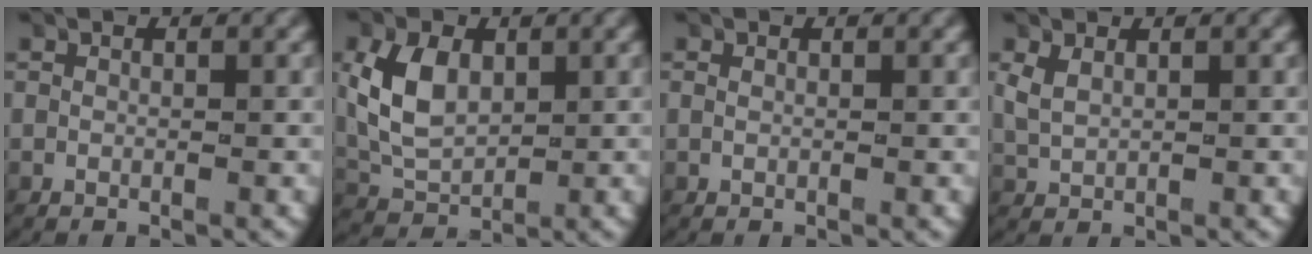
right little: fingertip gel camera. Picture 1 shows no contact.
{"total": 5.6, "force": [0.7, 4.1, 3.7], "torque": [-0.092, -0.011, 0.021]}
{"total": 0.0}
{"total": 2.2, "force": [0.5, 1.8, 1.2], "torque": [-0.035, -0.004, 0.016]}